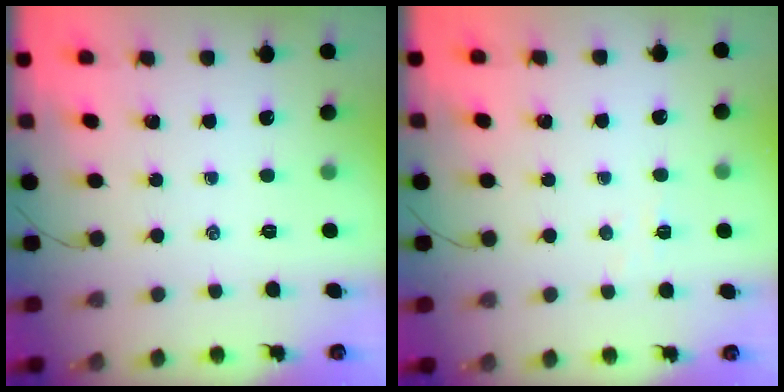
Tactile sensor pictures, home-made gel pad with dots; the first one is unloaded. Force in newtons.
{"total": 3.2, "press": 3.0, "slide": 1.1}